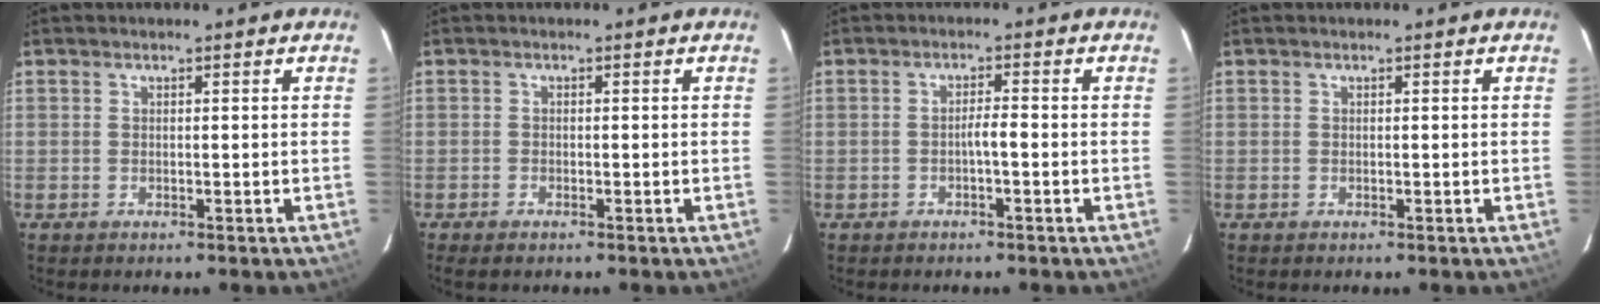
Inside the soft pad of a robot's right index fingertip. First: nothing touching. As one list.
[{"total": 1.7, "force": [-1.3, 0.6, 0.9], "torque": [-0.019, -0.002, -0.018]}, {"total": 2.0, "force": [-0.7, 0.1, 1.8], "torque": [-0.029, 0.003, -0.015]}, {"total": 0.0}]